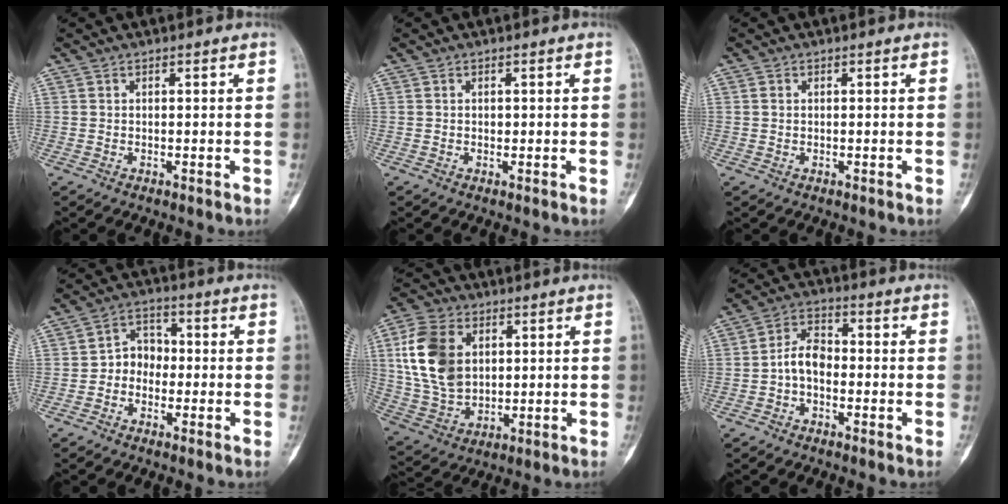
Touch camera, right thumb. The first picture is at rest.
{"total": 0.6, "force": [0.1, 0.5, 0.4], "torque": [0.002, 0.002, 0.001]}
{"total": 0.9, "force": [0.1, 0.8, 0.4], "torque": [-0.006, 0.002, 0.003]}
{"total": 5.6, "force": [-1.1, 4.6, 2.9], "torque": [-0.018, 0.025, -0.033]}
{"total": 15.2, "force": [3.6, 10.6, 10.3], "torque": [-0.190, -0.005, 0.076]}
{"total": 5.9, "force": [-1.3, 3.9, 4.3], "torque": [-0.065, 0.025, -0.035]}